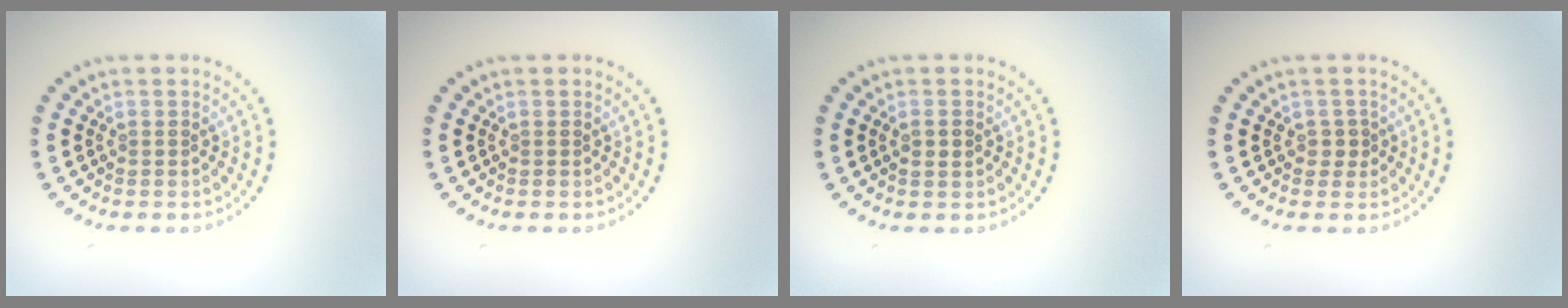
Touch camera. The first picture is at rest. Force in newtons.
{"total": 0.0}
{"total": 1.1, "press": 1.1, "slide": 0.3}
{"total": 1.2, "press": 1.0, "slide": 0.6}